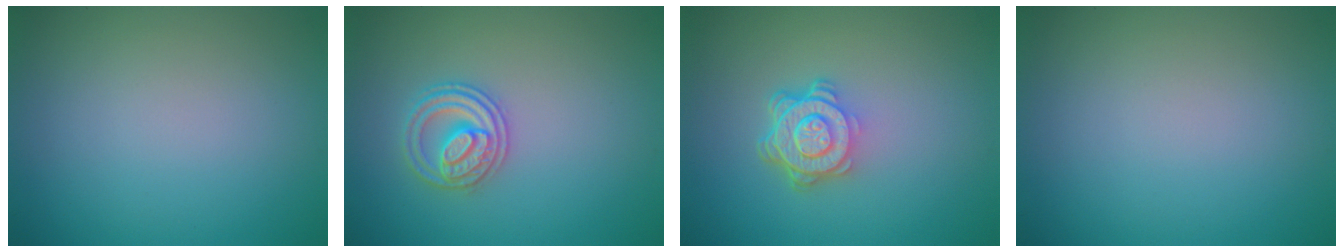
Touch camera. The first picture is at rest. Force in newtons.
{"total": 2.7, "press": 2.6, "slide": 0.3}
{"total": 4.6, "press": 3.3, "slide": 3.2}
{"total": 0.0}